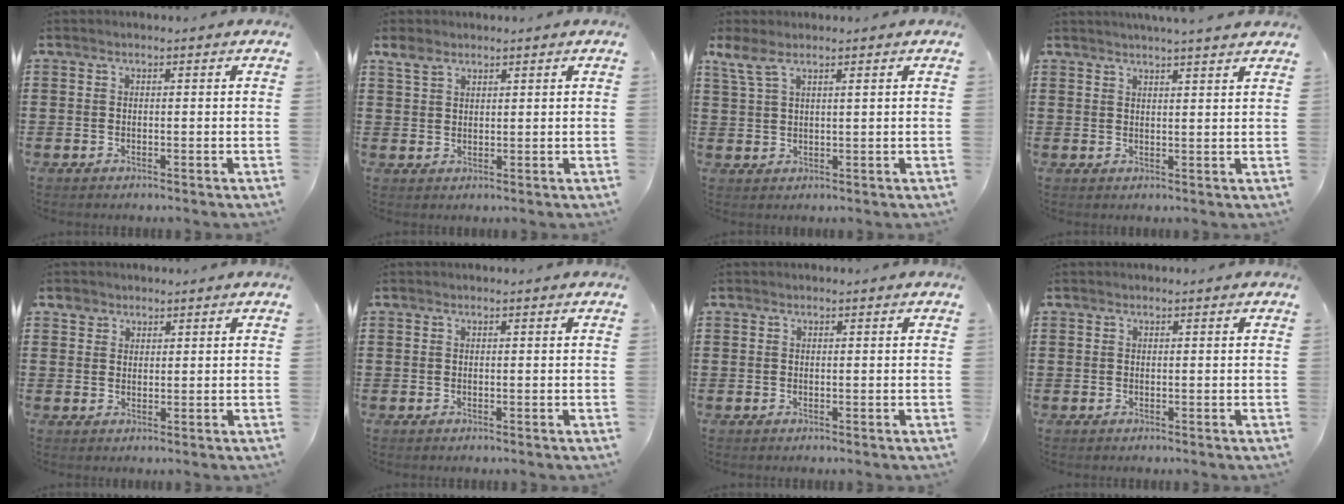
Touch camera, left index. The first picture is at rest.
{"total": 2.9, "force": [2.0, 1.7, 1.3], "torque": [-0.033, 0.006, 0.037]}
{"total": 2.9, "force": [1.9, 0.7, 2.1], "torque": [-0.049, 0.000, 0.036]}
{"total": 2.6, "force": [2.5, -0.5, 0.6], "torque": [-0.017, -0.006, 0.047]}
{"total": 2.3, "force": [1.6, 1.6, 0.1], "torque": [-0.002, 0.003, 0.029]}
{"total": 0.0}
{"total": 0.0}
{"total": 0.0}